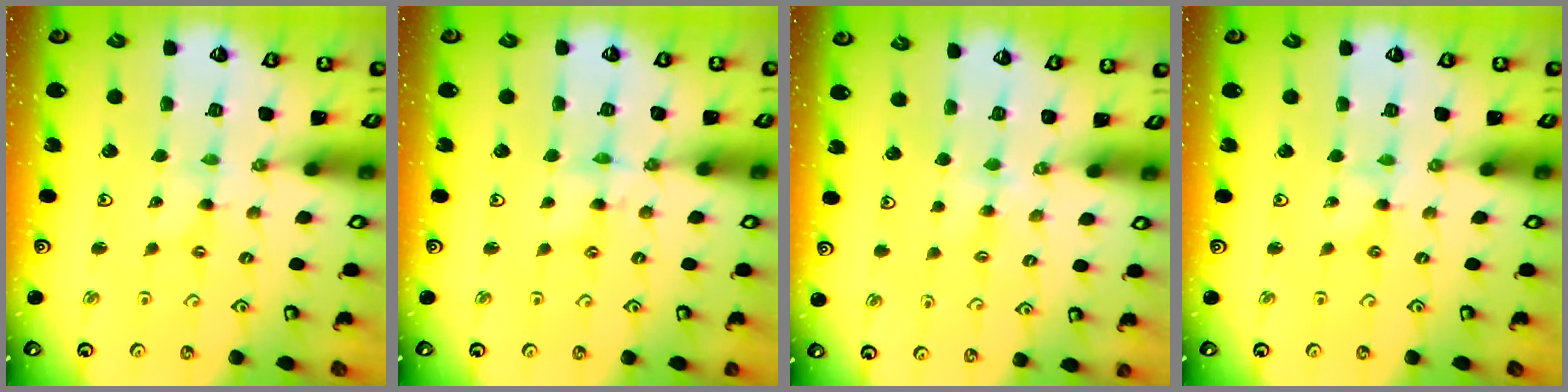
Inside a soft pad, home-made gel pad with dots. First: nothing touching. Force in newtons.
{"total": 2.9, "press": 2.9, "slide": 0.4}
{"total": 3.6, "press": 3.6, "slide": 0.6}
{"total": 0.0}